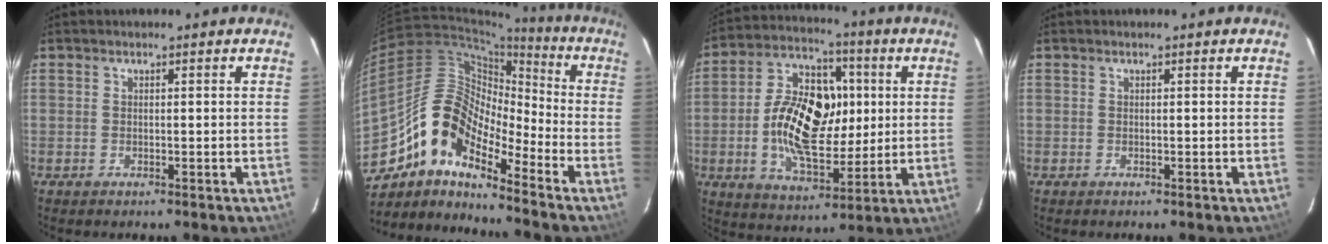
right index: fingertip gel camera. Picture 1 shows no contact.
{"total": 14.2, "force": [-9.6, 5.6, 8.8], "torque": [-0.144, 0.013, -0.199]}
{"total": 17.8, "force": [0.6, 10.6, 14.3], "torque": [-0.274, 0.019, 0.013]}
{"total": 0.0}